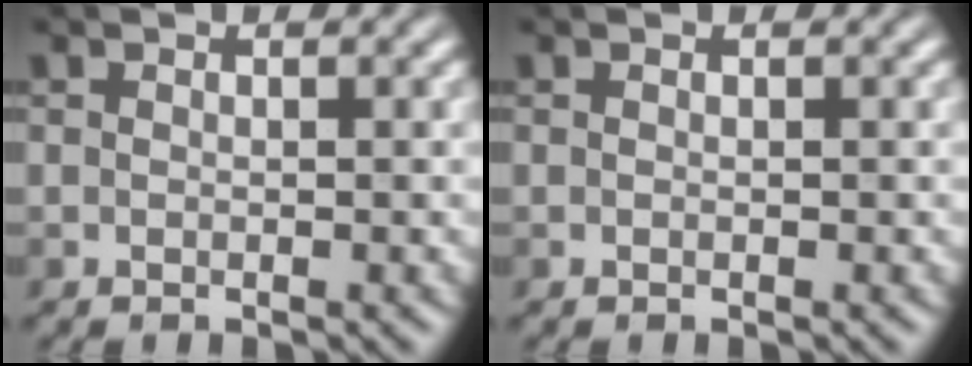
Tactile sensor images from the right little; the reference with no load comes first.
{"total": 0.0}